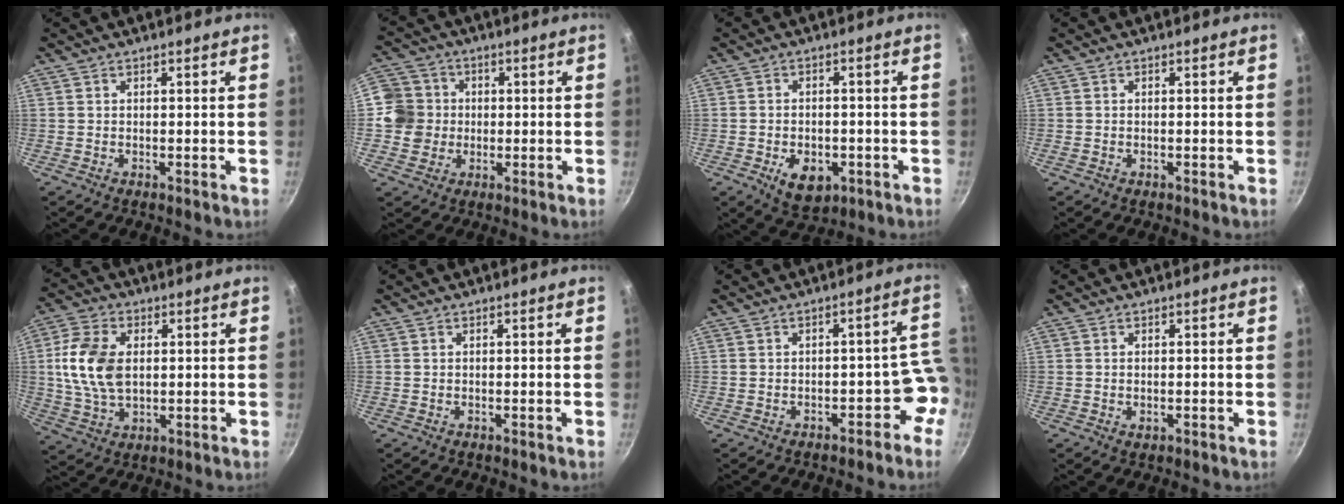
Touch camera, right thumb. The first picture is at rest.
{"total": 7.8, "force": [-0.1, 7.6, 1.8], "torque": [0.006, 0.012, -0.016]}
{"total": 7.8, "force": [-2.8, 5.0, 5.2], "torque": [-0.063, 0.005, -0.033]}
{"total": 0.0}
{"total": 12.3, "force": [1.4, 7.9, 9.3], "torque": [-0.171, 0.001, 0.025]}
{"total": 0.0}
{"total": 6.4, "force": [-3.6, 3.8, 3.7], "torque": [0.028, 0.071, -0.033]}
{"total": 1.1, "force": [-0.2, 0.6, 0.9], "torque": [-0.014, -0.001, -0.003]}